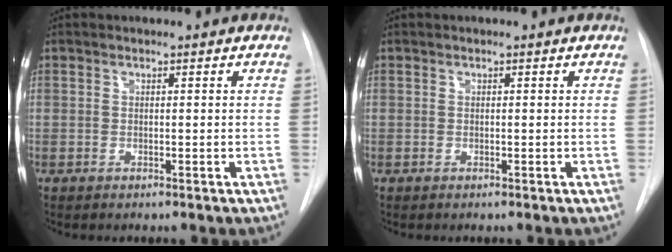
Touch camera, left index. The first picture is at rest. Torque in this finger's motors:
{"motor_torque": [0.00, 0.00, 0.00, 0.00]}